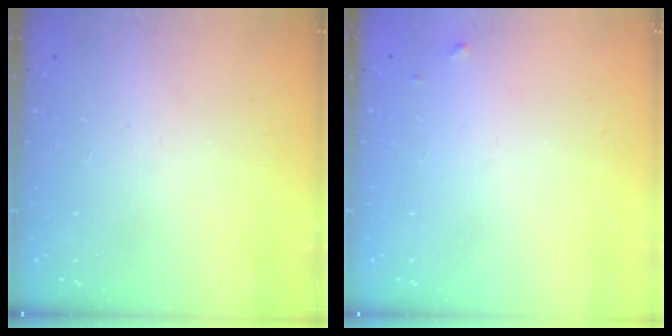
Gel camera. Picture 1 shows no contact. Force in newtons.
{"total": 3.5, "press": 3.5, "slide": 0.2}